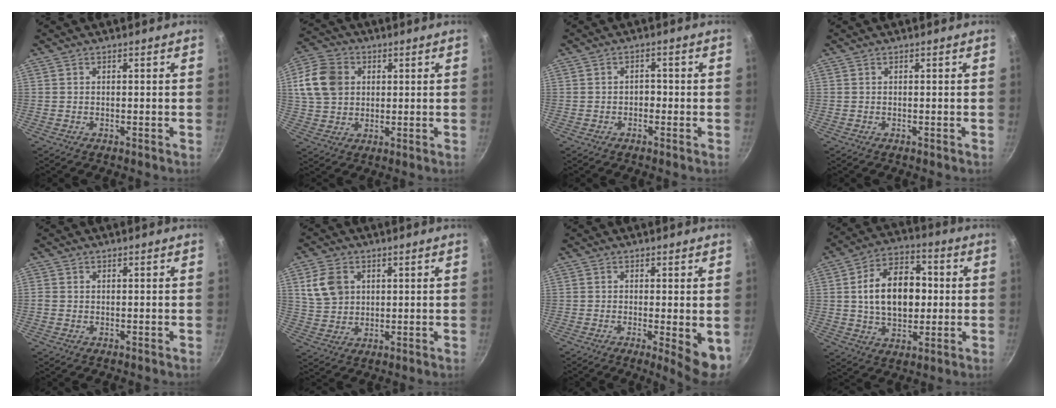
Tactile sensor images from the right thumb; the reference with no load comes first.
{"total": 13.9, "force": [3.2, 11.3, 7.5], "torque": [-0.145, 0.011, 0.052]}
{"total": 1.7, "force": [-0.7, 1.2, 0.8], "torque": [0.000, 0.013, -0.012]}
{"total": 0.0}
{"total": 1.2, "force": [0.0, 1.1, 0.5], "torque": [-0.011, 0.003, -0.001]}
{"total": 7.8, "force": [2.6, 6.1, 4.3], "torque": [-0.064, -0.004, 0.053]}
{"total": 6.6, "force": [-1.1, 1.5, 6.3], "torque": [-0.078, -0.012, -0.011]}
{"total": 15.8, "force": [1.1, 10.5, 11.8], "torque": [-0.157, 0.018, 0.011]}